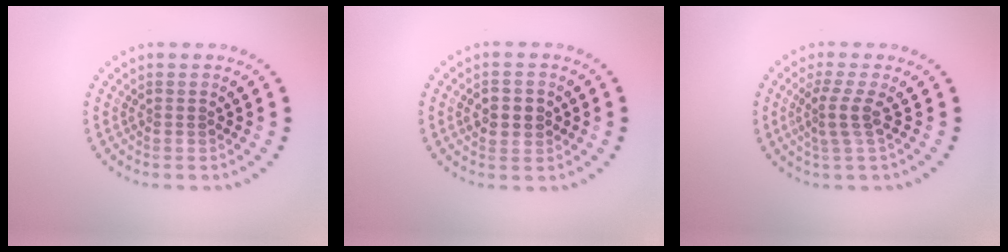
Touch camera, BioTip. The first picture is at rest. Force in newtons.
{"total": 2.5, "press": 2.5, "slide": 0.3}
{"total": 2.2, "press": 1.5, "slide": 1.7}